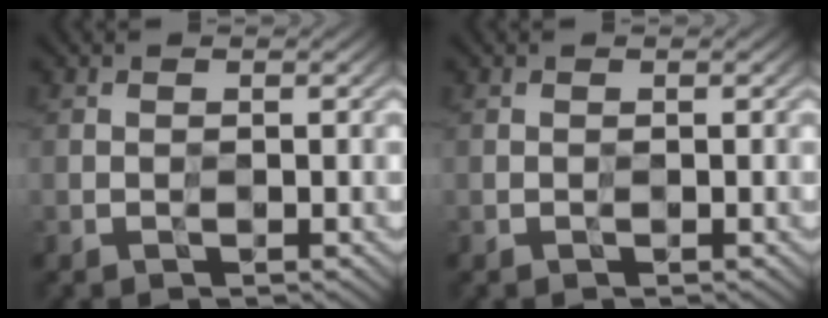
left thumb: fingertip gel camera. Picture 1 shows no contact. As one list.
[{"total": 0.0}]